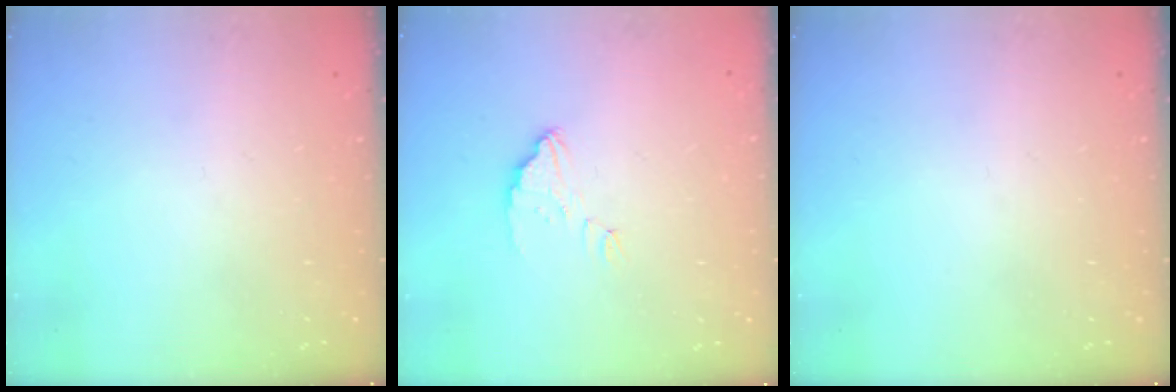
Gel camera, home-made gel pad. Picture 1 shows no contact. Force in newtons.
{"total": 4.7, "press": 4.6, "slide": 0.6}
{"total": 0.0}